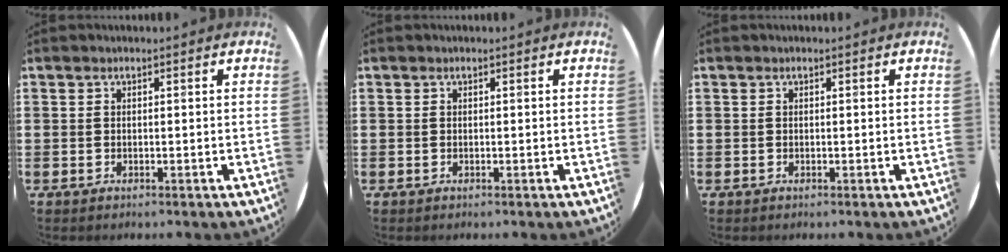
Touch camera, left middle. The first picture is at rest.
{"total": 0.0}
{"total": 0.0}